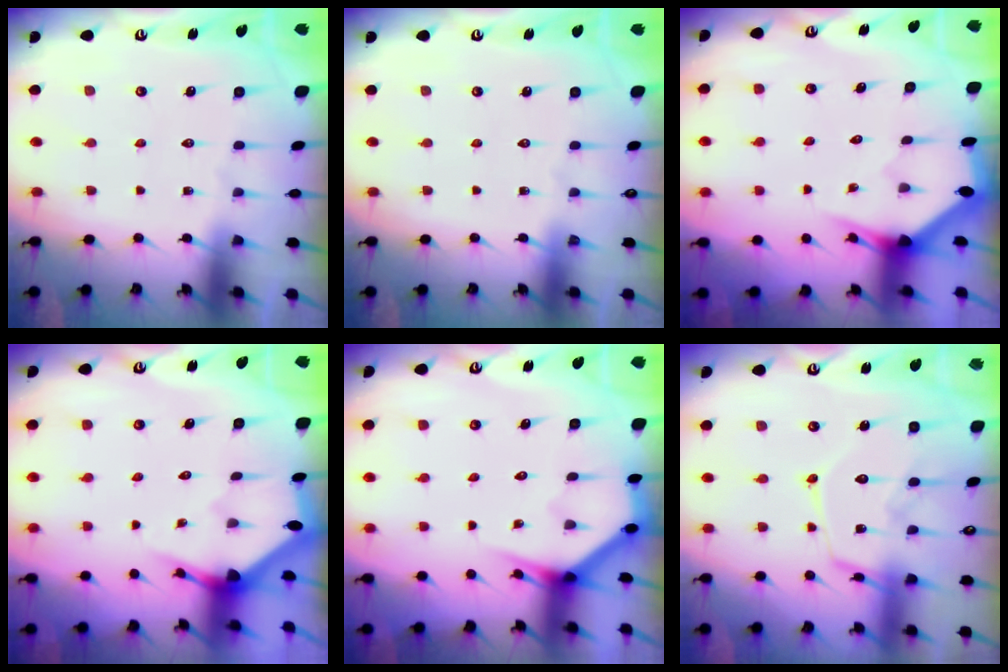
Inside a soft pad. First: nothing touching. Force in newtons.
{"total": 0.0}
{"total": 3.0, "press": 3.0, "slide": 0.1}
{"total": 2.9, "press": 2.9, "slide": 0.2}
{"total": 3.4, "press": 3.4, "slide": 0.2}
{"total": 13.1, "press": 13.1, "slide": 1.2}